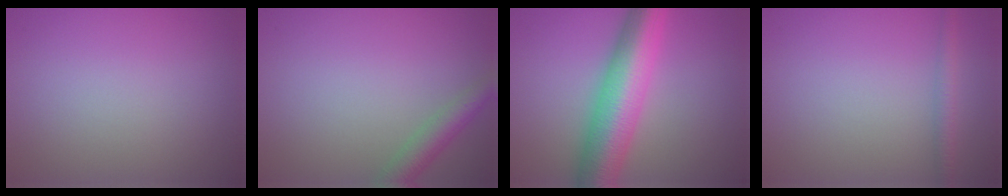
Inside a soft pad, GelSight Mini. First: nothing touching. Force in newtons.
{"total": 3.0, "press": 3.0, "slide": 0.2}
{"total": 9.5, "press": 9.5, "slide": 0.2}
{"total": 1.7, "press": 1.7, "slide": 0.1}